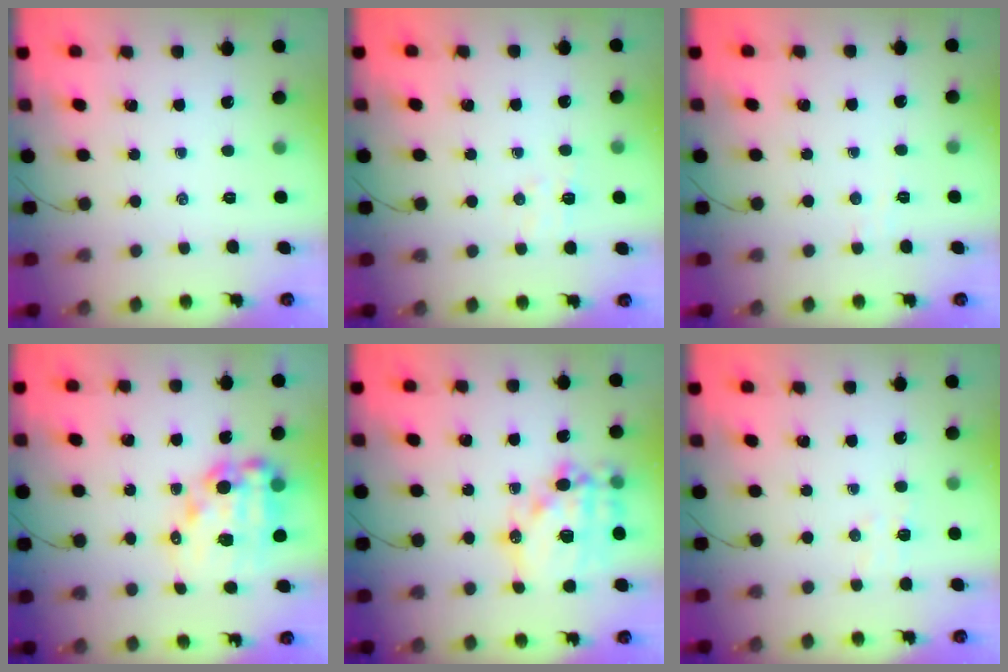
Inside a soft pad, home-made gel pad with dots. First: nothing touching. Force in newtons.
{"total": 5.4, "press": 5.3, "slide": 1.0}
{"total": 2.6, "press": 2.5, "slide": 0.7}
{"total": 13.6, "press": 13.2, "slide": 3.3}
{"total": 18.3, "press": 18.0, "slide": 3.4}
{"total": 4.3, "press": 4.2, "slide": 1.0}